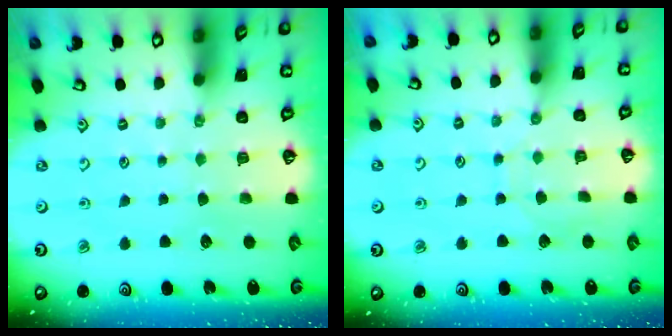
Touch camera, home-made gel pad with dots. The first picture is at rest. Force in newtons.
{"total": 4.6, "press": 4.6, "slide": 0.5}